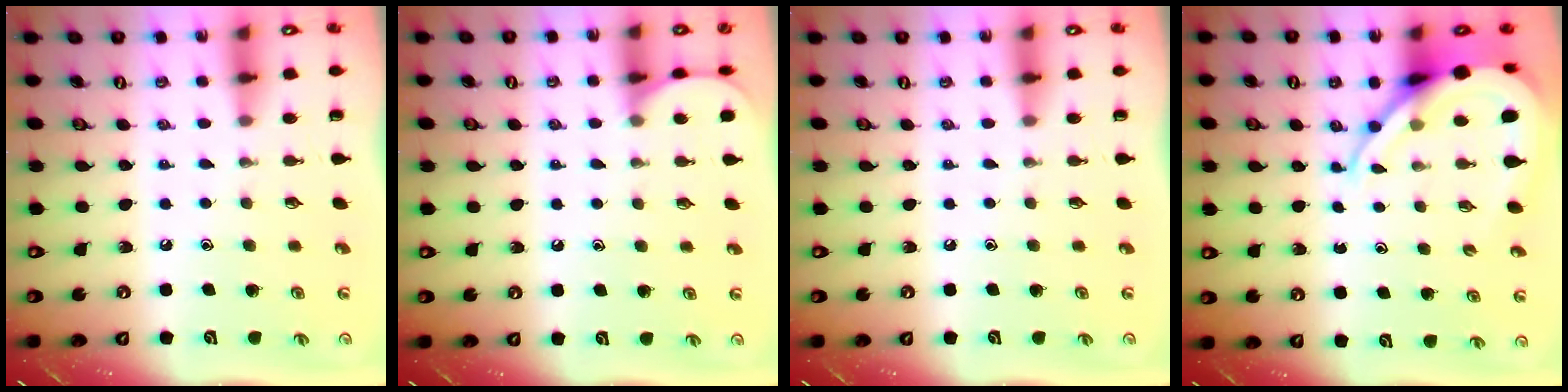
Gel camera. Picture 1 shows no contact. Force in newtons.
{"total": 4.7, "press": 4.6, "slide": 0.6}
{"total": 0.0}
{"total": 10.9, "press": 10.8, "slide": 0.9}